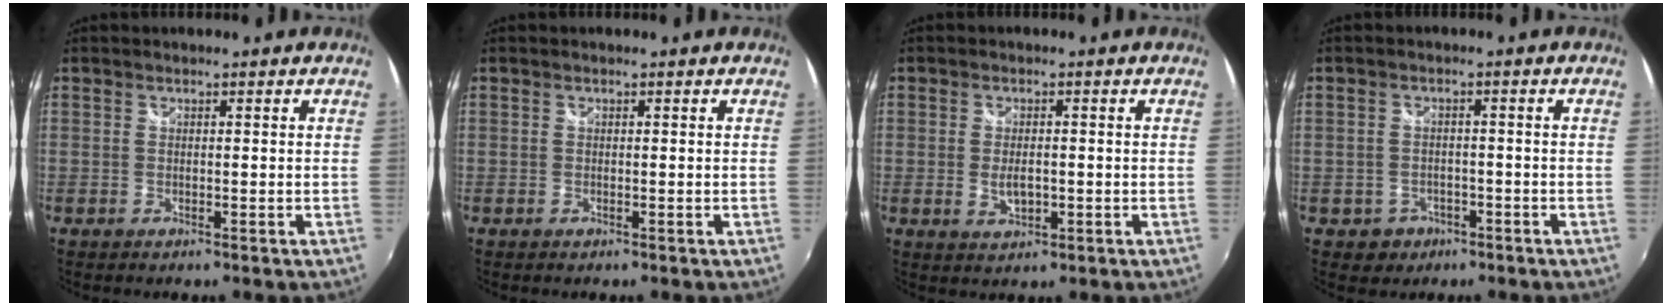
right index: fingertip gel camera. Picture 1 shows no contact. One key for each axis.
{"total": 0.0}
{"total": 3.6, "fx": -0.6, "fy": 2.0, "fz": 2.9, "tx": -0.052, "ty": -0.006, "tz": -0.007}
{"total": 1.9, "fx": -1.0, "fy": 1.6, "fz": 0.5, "tx": -0.014, "ty": -0.002, "tz": -0.014}